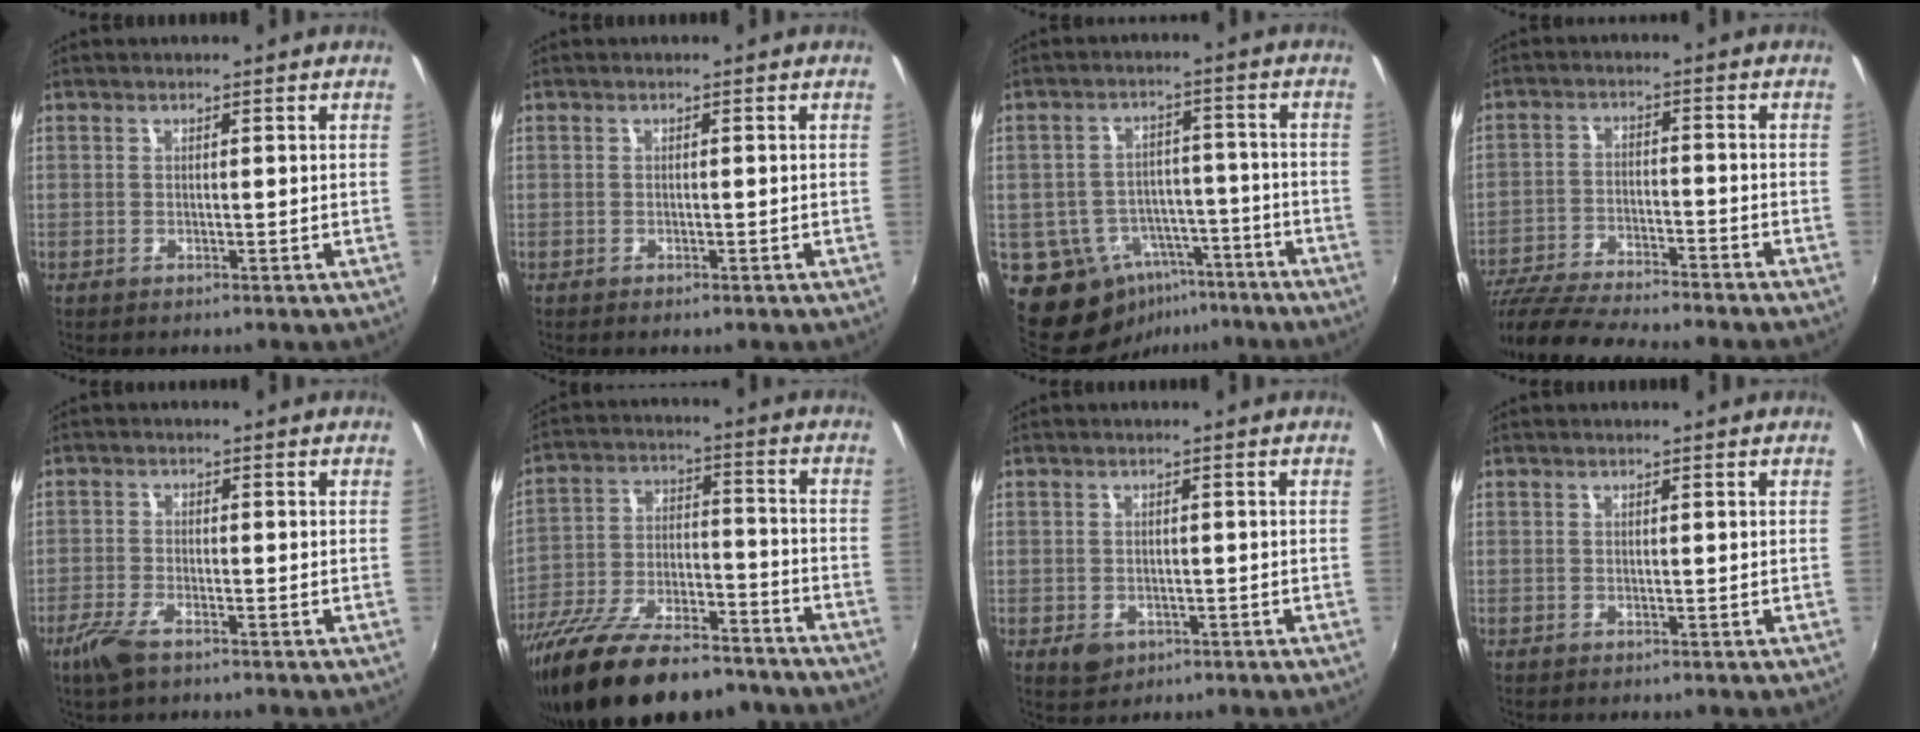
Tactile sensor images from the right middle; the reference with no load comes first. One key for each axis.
{"total": 0.7, "fx": -0.5, "fy": 0.3, "fz": 0.3, "tx": -0.007, "ty": -0.002, "tz": -0.008}
{"total": 10.9, "fx": -6.6, "fy": 7.9, "fz": 3.7, "tx": -0.079, "ty": 0.021, "tz": -0.075}
{"total": 17.2, "fx": -15.1, "fy": 1.6, "fz": 8.0, "tx": -0.166, "ty": -0.034, "tz": -0.249}
{"total": 5.1, "fx": -3.5, "fy": 1.4, "fz": 3.4, "tx": -0.090, "ty": -0.011, "tz": -0.071}
{"total": 22.4, "fx": -16.7, "fy": 8.0, "fz": 12.5, "tx": -0.232, "ty": -0.023, "tz": -0.260}
{"total": 3.4, "fx": -1.5, "fy": 2.6, "fz": 1.6, "tx": -0.030, "ty": -0.005, "tz": -0.017}
{"total": 0.0}